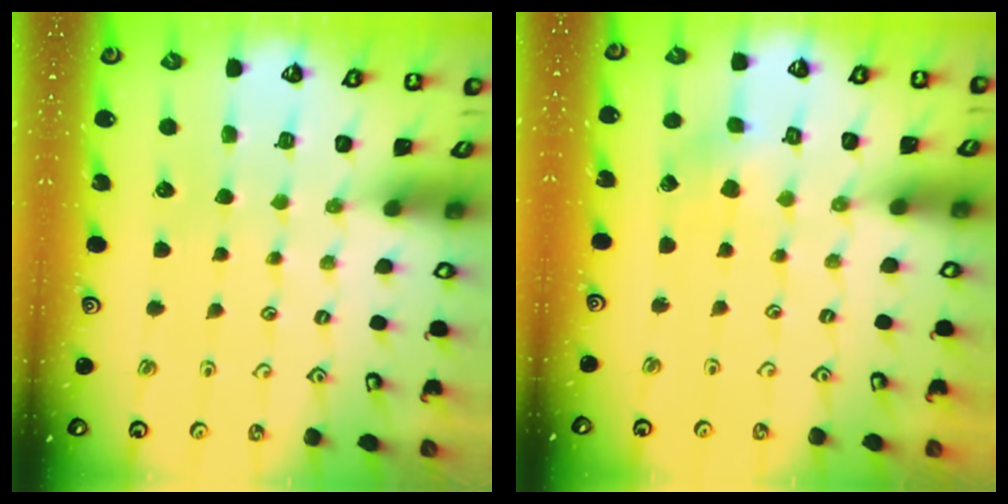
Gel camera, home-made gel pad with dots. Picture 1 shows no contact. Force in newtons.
{"total": 2.0, "press": 2.0, "slide": 0.1}